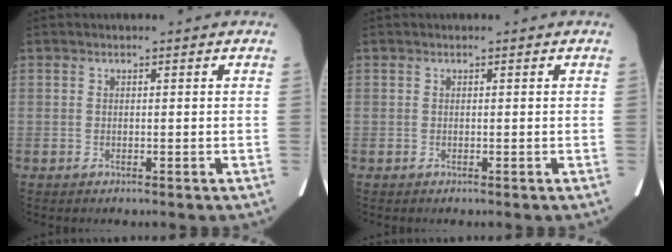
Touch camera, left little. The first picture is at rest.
{"total": 0.0}